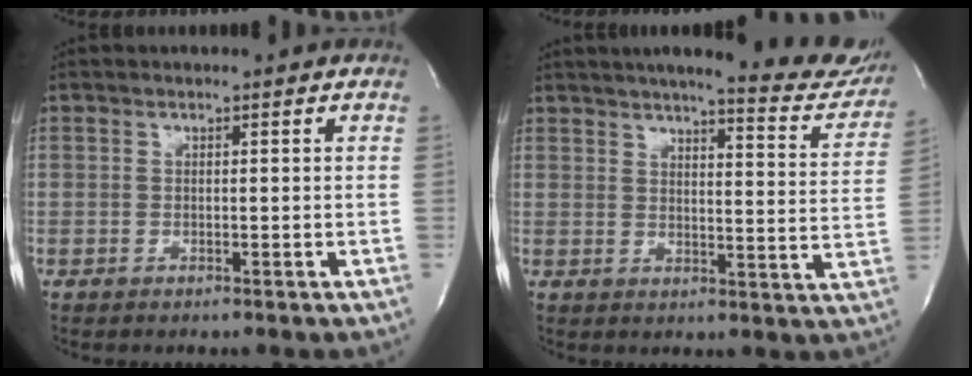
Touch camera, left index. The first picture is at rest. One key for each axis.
{"total": 18.9, "fx": 16.8, "fy": 2.3, "fz": 8.4, "tx": -0.104, "ty": -0.046, "tz": 0.191}